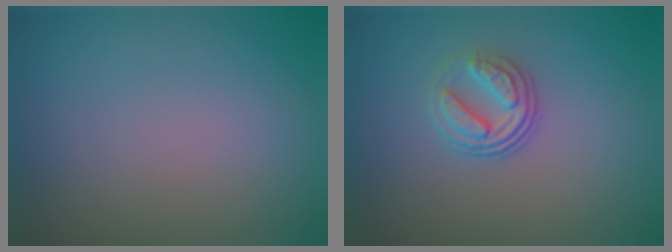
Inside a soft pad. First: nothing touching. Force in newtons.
{"total": 3.1, "press": 2.6, "slide": 1.7}